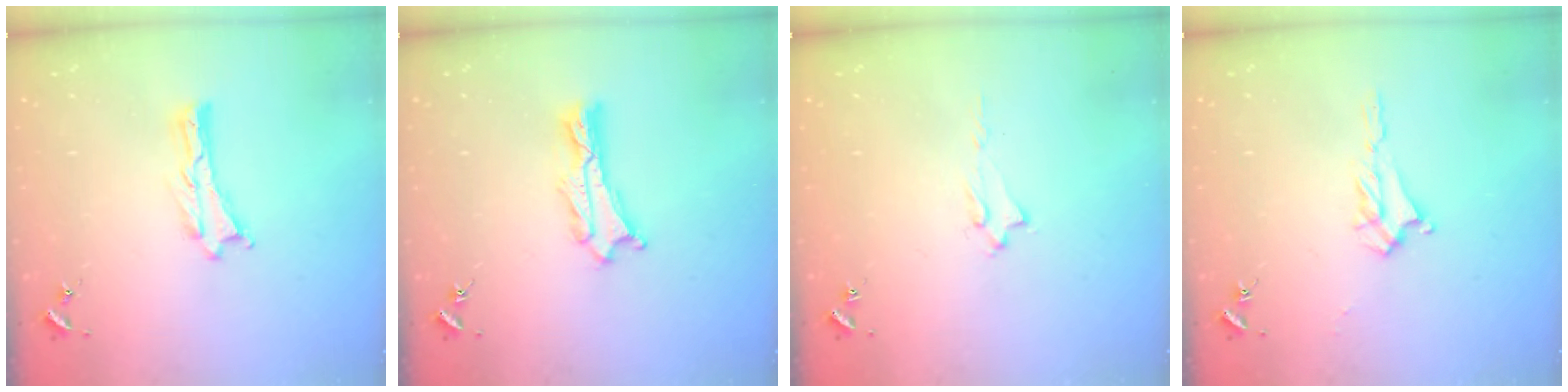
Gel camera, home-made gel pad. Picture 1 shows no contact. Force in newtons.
{"total": 1.2, "press": 1.2, "slide": 0.2}
{"total": 1.6, "press": 1.6, "slide": 0.2}
{"total": 2.4, "press": 2.4, "slide": 0.4}